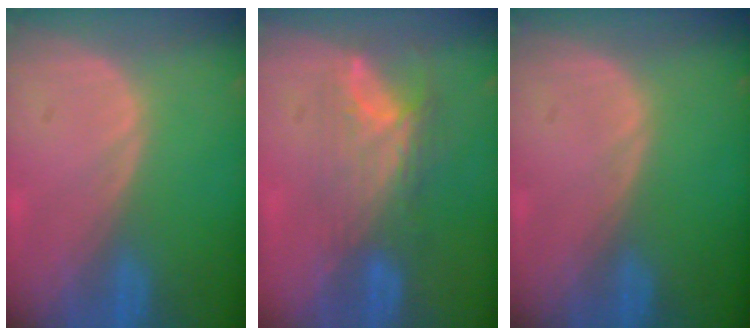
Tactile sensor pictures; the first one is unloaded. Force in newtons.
{"total": 8.0, "press": 6.6, "slide": 4.5}
{"total": 0.0}